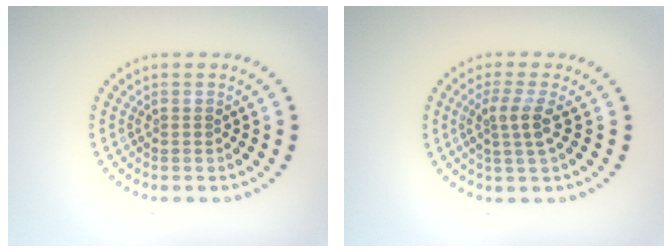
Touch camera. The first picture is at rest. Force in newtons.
{"total": 2.5, "press": 2.1, "slide": 1.4}